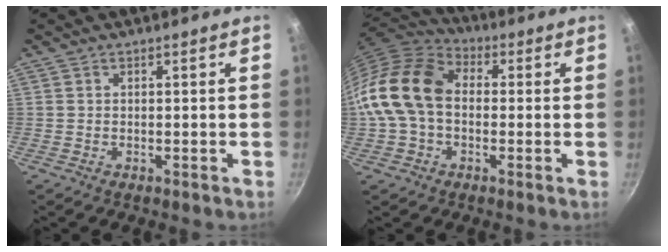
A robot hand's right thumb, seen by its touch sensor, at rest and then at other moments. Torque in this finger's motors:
{"motor_torque": [1.38, 3.63, 1.44, -1.29, 0.56]}